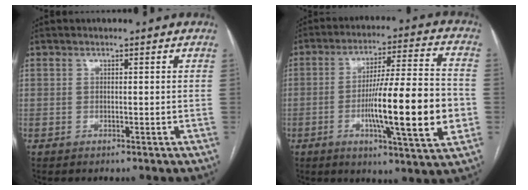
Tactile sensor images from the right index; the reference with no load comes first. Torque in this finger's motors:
{"motor_torque": [1.43, -0.71, 0.61, 0.21]}